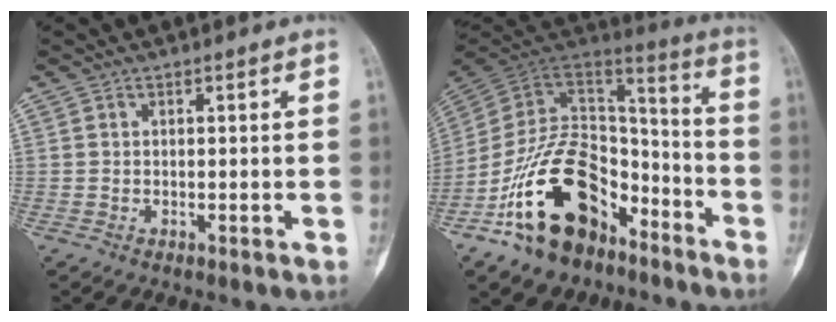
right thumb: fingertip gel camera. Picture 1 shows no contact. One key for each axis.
{"total": 24.8, "fx": -13.0, "fy": 15.0, "fz": 14.8, "tx": -0.249, "ty": 0.094, "tz": -0.222}